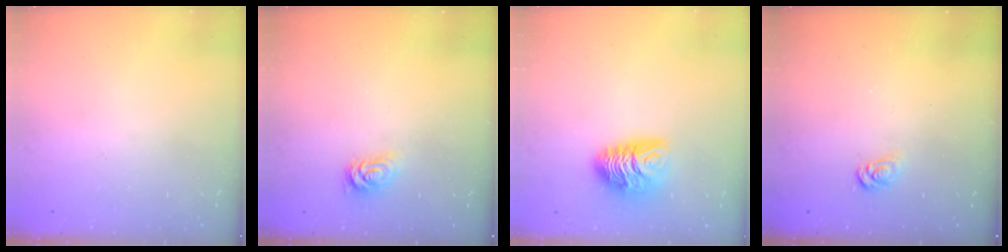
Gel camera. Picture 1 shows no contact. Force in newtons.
{"total": 2.8, "press": 2.8, "slide": 0.4}
{"total": 9.5, "press": 9.5, "slide": 0.3}
{"total": 3.4, "press": 3.4, "slide": 0.3}